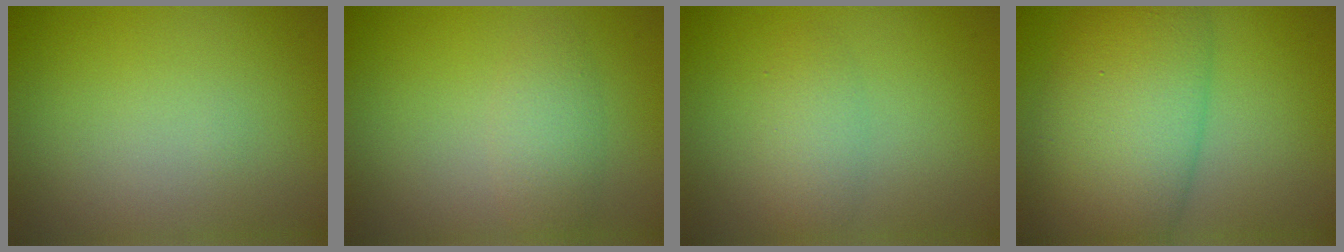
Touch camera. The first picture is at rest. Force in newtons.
{"total": 2.2, "press": 2.2, "slide": 0.1}
{"total": 2.2, "press": 2.2, "slide": 0.0}
{"total": 10.3, "press": 10.3, "slide": 0.5}